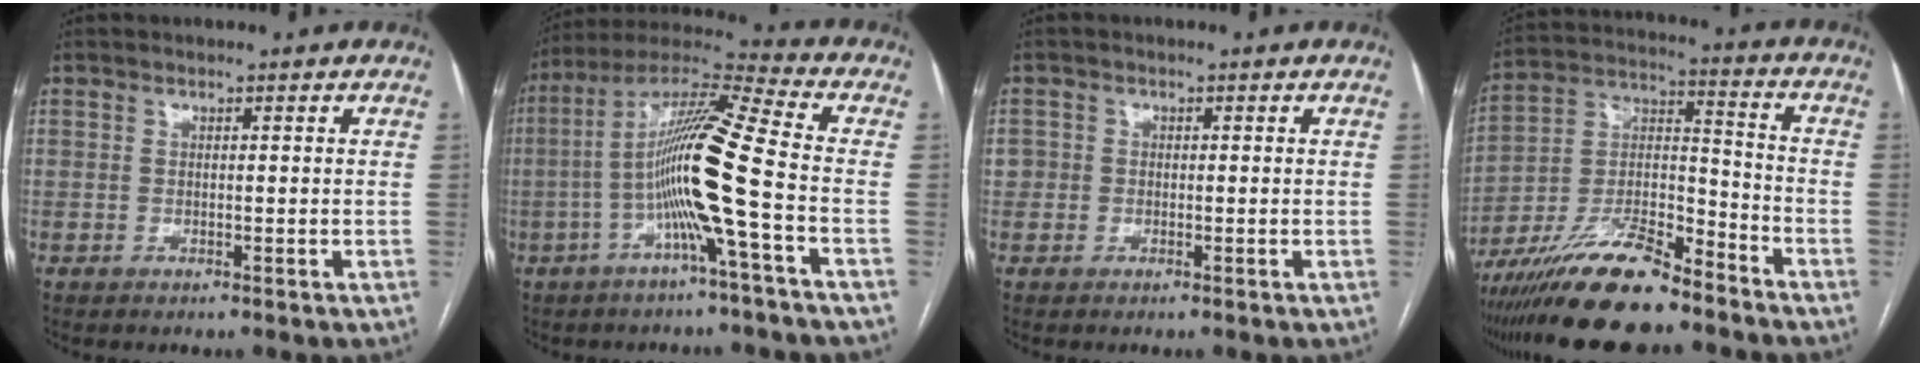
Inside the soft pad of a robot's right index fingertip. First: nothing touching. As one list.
[{"total": 14.6, "force": [-3.1, -1.0, 14.3], "torque": [-0.266, 0.011, -0.070]}, {"total": 2.2, "force": [-0.1, 2.2, 0.4], "torque": [0.000, 0.010, 0.000]}, {"total": 16.1, "force": [-13.0, 2.9, 9.0], "torque": [-0.170, 0.002, -0.235]}]